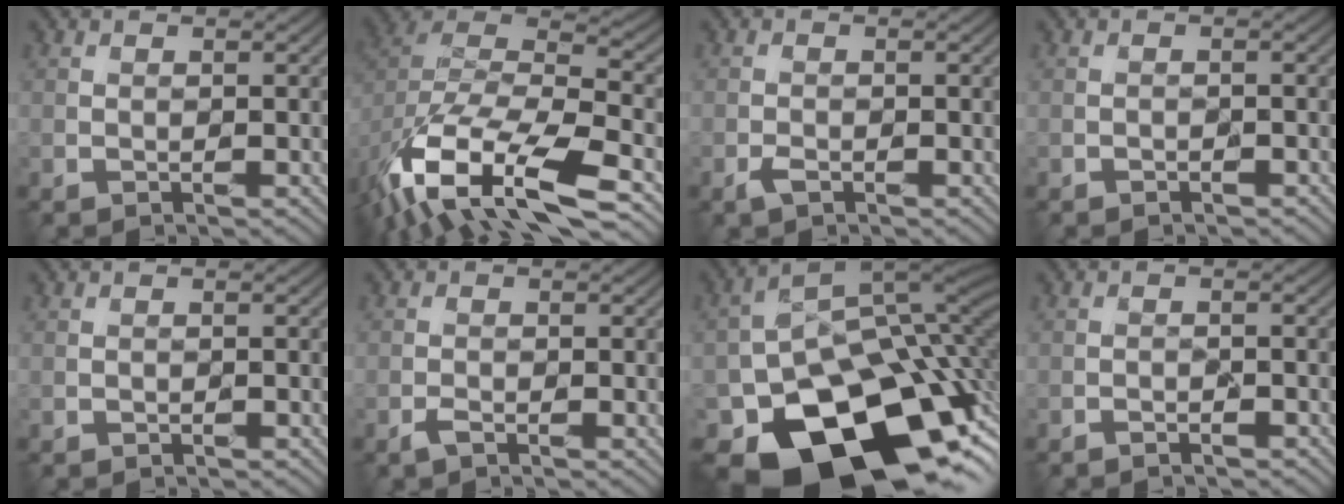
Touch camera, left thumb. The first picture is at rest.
{"total": 15.5, "force": [-8.0, 7.2, 11.2], "torque": [-0.245, -0.035, -0.113]}
{"total": 1.3, "force": [-0.8, 0.6, 0.8], "torque": [-0.016, -0.001, -0.019]}
{"total": 0.8, "force": [-0.7, 0.2, 0.2], "torque": [0.001, 0.001, -0.014]}
{"total": 0.0}
{"total": 1.0, "force": [-0.7, 0.4, 0.6], "torque": [-0.014, 0.000, -0.019]}
{"total": 18.3, "force": [-8.2, 11.9, 11.3], "torque": [-0.172, -0.043, -0.115]}
{"total": 1.6, "force": [-1.4, 0.4, 0.6], "torque": [-0.006, 0.003, -0.026]}